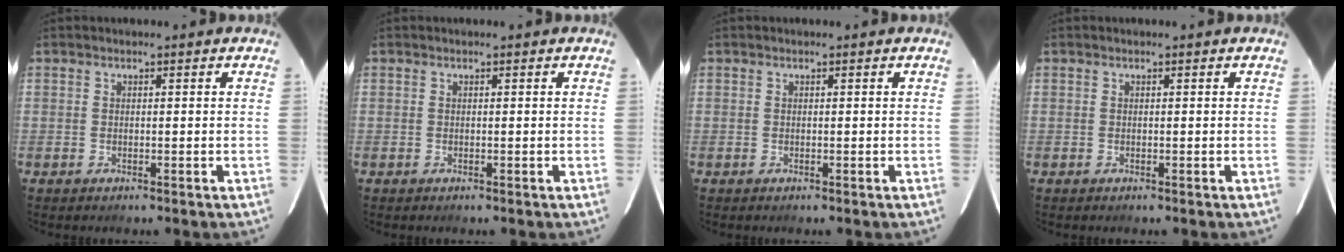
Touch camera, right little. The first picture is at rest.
{"total": 0.0}
{"total": 0.0}
{"total": 0.0}